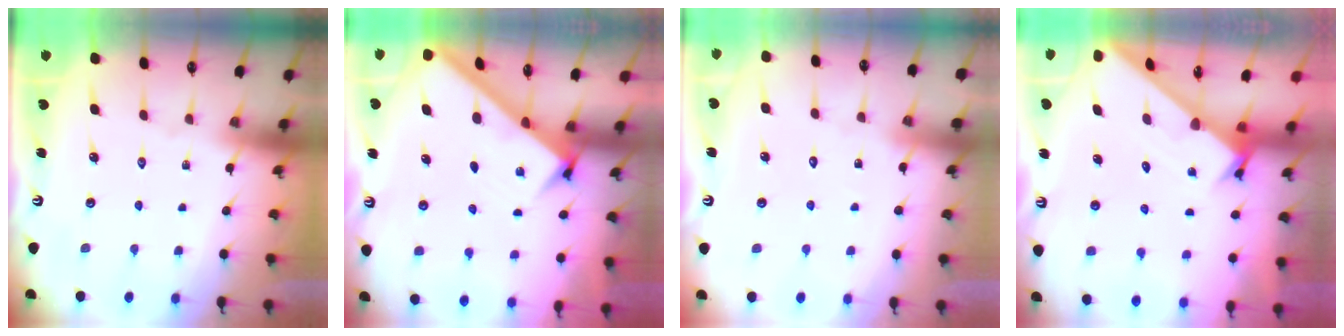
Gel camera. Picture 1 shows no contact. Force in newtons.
{"total": 2.9, "press": 2.9, "slide": 0.4}
{"total": 4.9, "press": 4.9, "slide": 0.5}
{"total": 1.6, "press": 1.6, "slide": 0.1}